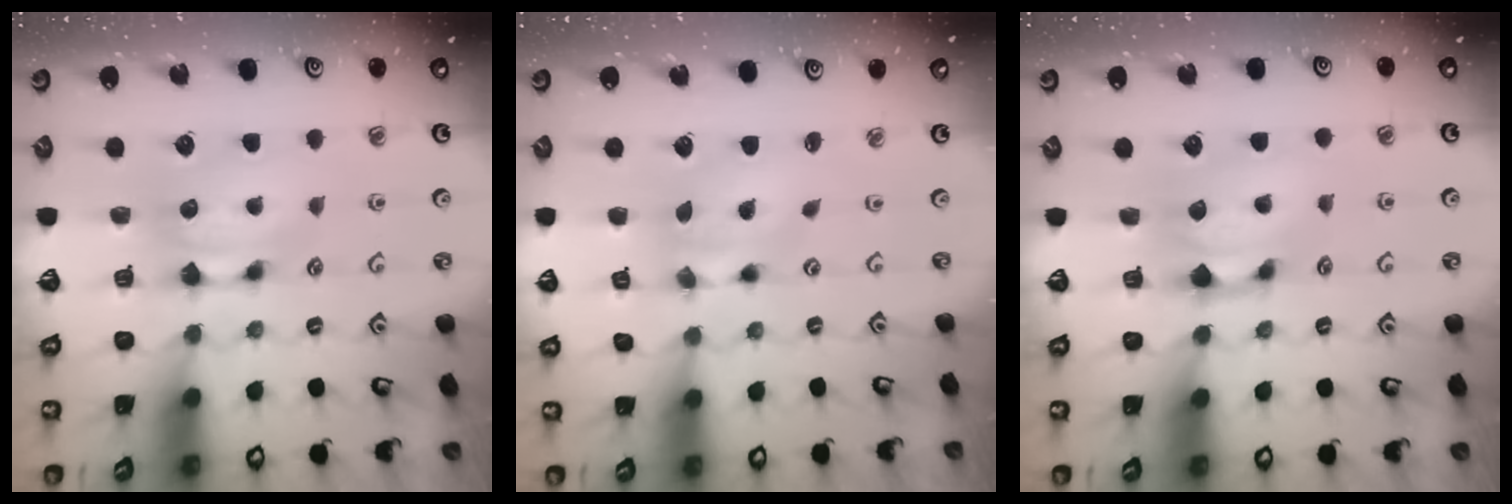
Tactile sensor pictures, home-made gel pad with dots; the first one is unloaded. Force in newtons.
{"total": 2.7, "press": 2.3, "slide": 1.4}
{"total": 0.9, "press": 0.2, "slide": 0.9}